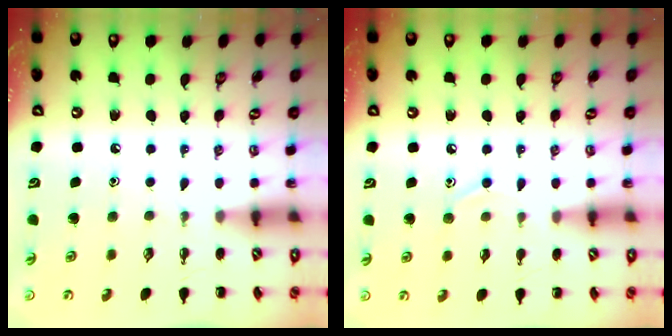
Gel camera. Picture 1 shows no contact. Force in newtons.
{"total": 7.8, "press": 7.4, "slide": 2.5}